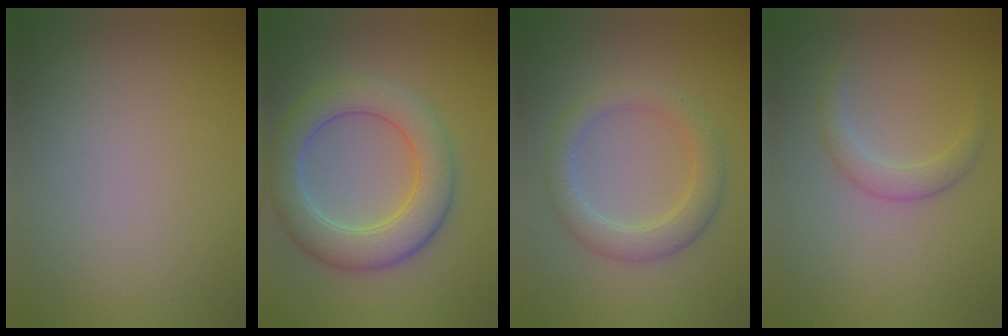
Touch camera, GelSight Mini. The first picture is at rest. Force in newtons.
{"total": 6.5, "press": 6.5, "slide": 0.0}
{"total": 3.6, "press": 3.5, "slide": 0.2}
{"total": 2.0, "press": 2.0, "slide": 0.0}